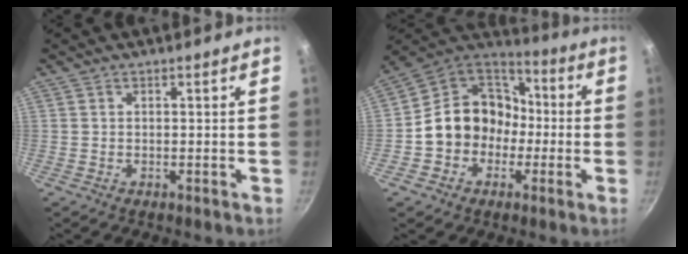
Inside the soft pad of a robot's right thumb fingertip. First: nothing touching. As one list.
[{"total": 15.6, "force": [-2.3, 13.5, 7.6], "torque": [-0.089, 0.057, -0.046]}]